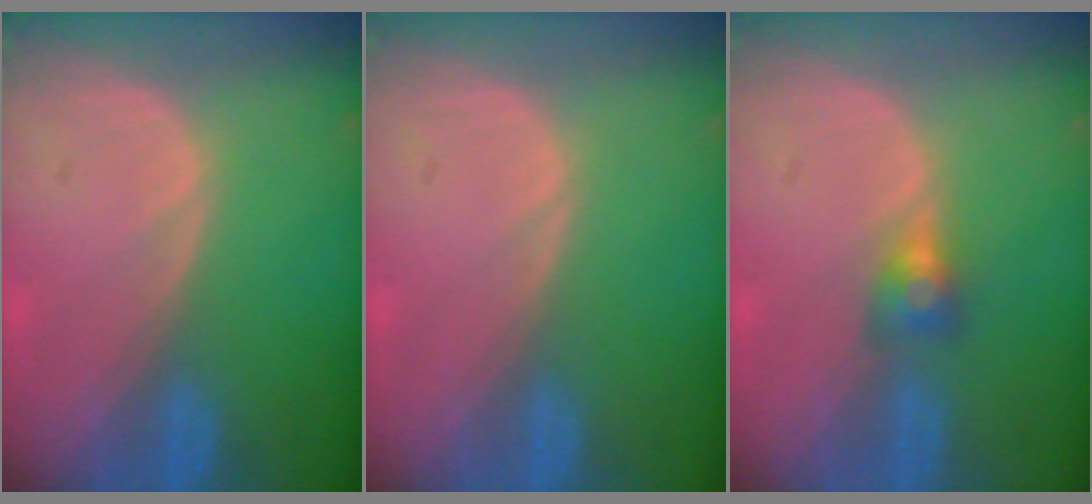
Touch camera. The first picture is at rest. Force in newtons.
{"total": 0.0}
{"total": 2.9, "press": 2.5, "slide": 1.5}